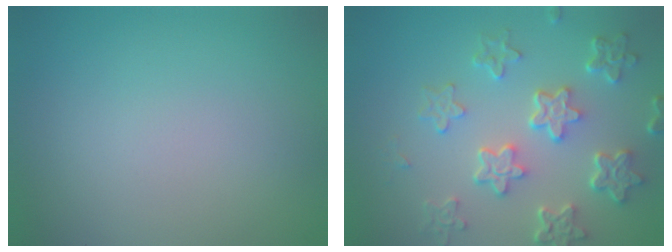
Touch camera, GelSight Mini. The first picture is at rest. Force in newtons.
{"total": 6.0, "press": 4.5, "slide": 4.0}